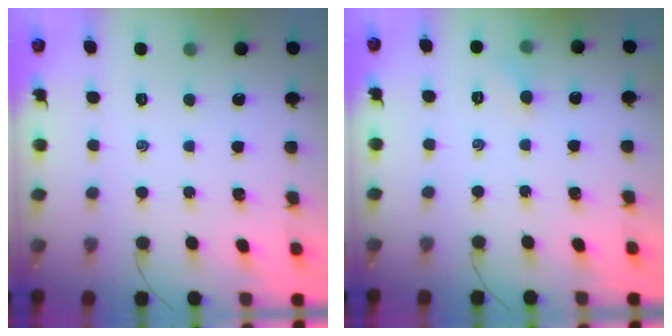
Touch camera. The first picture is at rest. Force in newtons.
{"total": 3.7, "press": 3.5, "slide": 1.2}